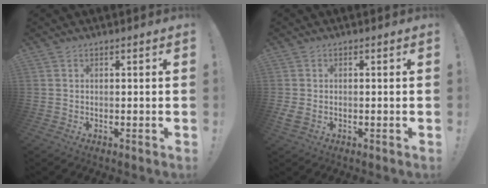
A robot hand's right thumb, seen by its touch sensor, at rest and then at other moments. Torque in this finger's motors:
{"motor_torque": [0.35, 0.21, 0.44, -0.12, 0.02]}